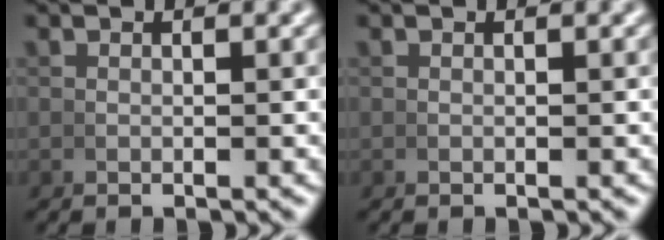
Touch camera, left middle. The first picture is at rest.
{"total": 0.0}